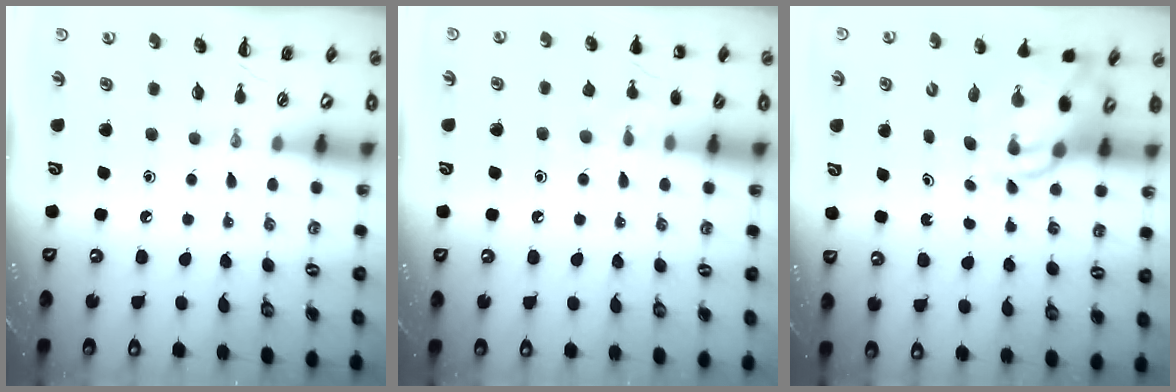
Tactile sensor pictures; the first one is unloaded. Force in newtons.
{"total": 8.6, "press": 8.3, "slide": 2.0}
{"total": 8.1, "press": 7.7, "slide": 2.3}